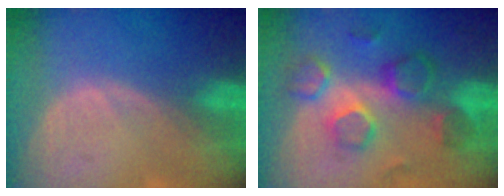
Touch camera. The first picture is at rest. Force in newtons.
{"total": 8.5, "press": 8.3, "slide": 2.1}